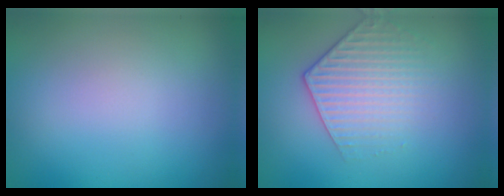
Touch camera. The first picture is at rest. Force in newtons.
{"total": 3.2, "press": 2.9, "slide": 1.2}